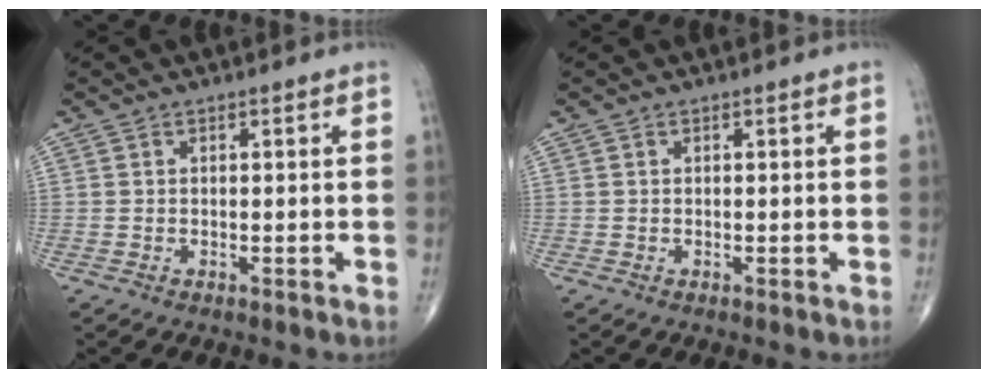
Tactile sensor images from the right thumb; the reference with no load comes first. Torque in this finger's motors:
{"motor_torque": [-0.17, -0.04, -0.10, -0.01, 0.00]}